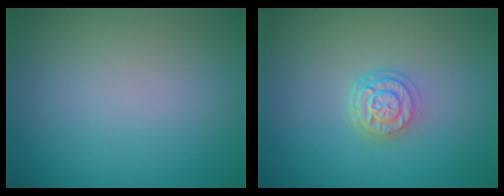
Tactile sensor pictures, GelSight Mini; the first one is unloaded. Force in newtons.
{"total": 2.8, "press": 2.1, "slide": 1.8}